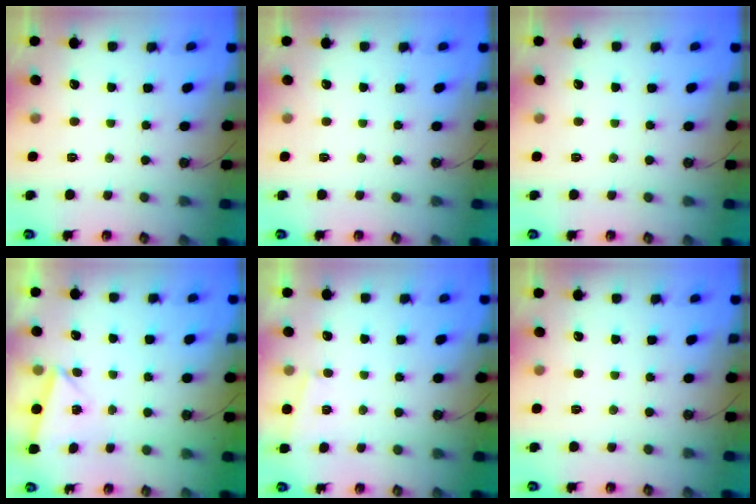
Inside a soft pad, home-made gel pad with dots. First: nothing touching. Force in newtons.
{"total": 0.0}
{"total": 0.0}
{"total": 2.0, "press": 1.9, "slide": 0.7}
{"total": 1.6, "press": 1.0, "slide": 1.2}
{"total": 0.0}